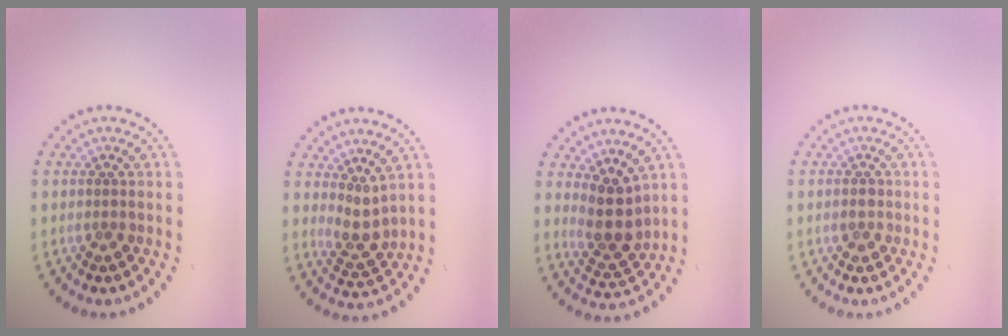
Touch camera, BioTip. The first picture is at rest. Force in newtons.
{"total": 2.1, "press": 1.4, "slide": 1.5}
{"total": 3.4, "press": 2.8, "slide": 1.9}
{"total": 1.1, "press": 1.1, "slide": 0.3}